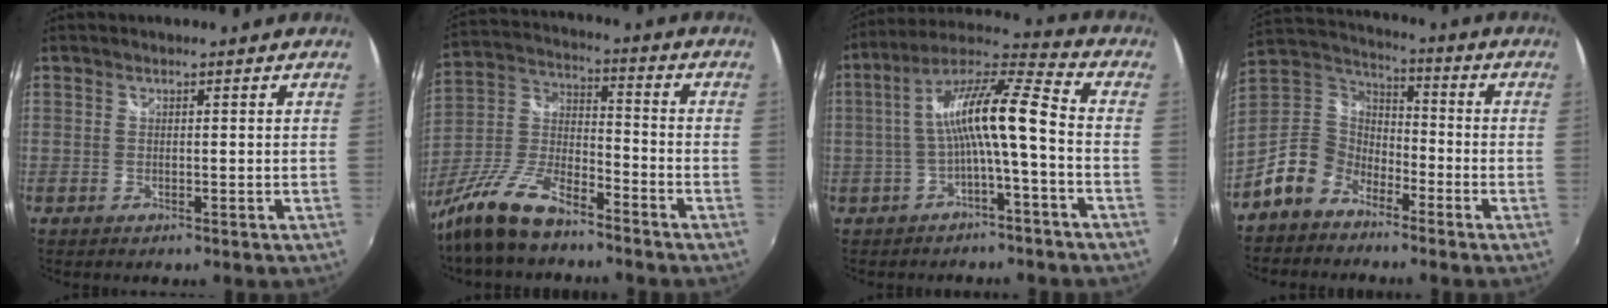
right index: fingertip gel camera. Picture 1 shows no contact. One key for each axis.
{"total": 14.8, "fx": -10.5, "fy": 4.8, "fz": 9.2, "tx": -0.212, "ty": -0.010, "tz": -0.206}
{"total": 11.8, "fx": -2.2, "fy": 1.2, "fz": 11.5, "tx": -0.229, "ty": 0.022, "tz": -0.038}
{"total": 12.4, "fx": -8.1, "fy": 8.2, "fz": 4.4, "tx": -0.114, "ty": 0.027, "tz": -0.159}